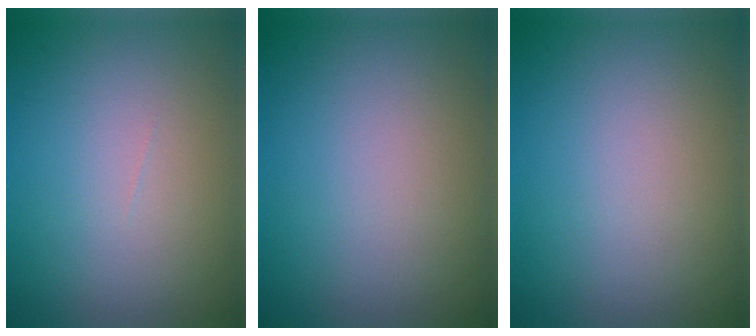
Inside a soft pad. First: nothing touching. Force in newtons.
{"total": 0.0}
{"total": 0.0}